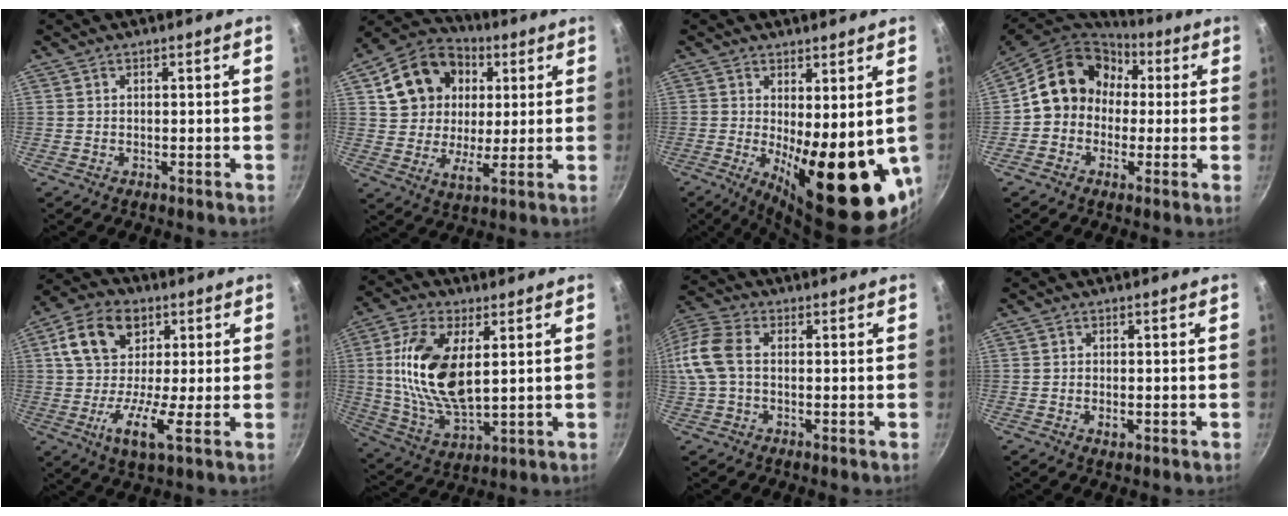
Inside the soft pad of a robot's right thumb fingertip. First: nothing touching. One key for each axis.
{"total": 15.9, "fx": 5.3, "fy": 12.4, "fz": 8.4, "tx": -0.130, "ty": 0.007, "tz": 0.078}
{"total": 17.5, "fx": -1.7, "fy": 6.2, "fz": 16.2, "tx": -0.200, "ty": -0.032, "tz": -0.008}
{"total": 14.9, "fx": 1.6, "fy": 12.6, "fz": 7.7, "tx": -0.094, "ty": 0.041, "tz": 0.005}
{"total": 13.4, "fx": 1.6, "fy": 7.9, "fz": 10.7, "tx": -0.176, "ty": 0.011, "tz": 0.005}
{"total": 17.1, "fx": 3.1, "fy": 8.6, "fz": 14.4, "tx": -0.275, "ty": -0.010, "tz": 0.064}
{"total": 13.6, "fx": 0.8, "fy": 9.1, "fz": 10.0, "tx": -0.229, "ty": 0.027, "tz": -0.001}
{"total": 1.9, "fx": -0.5, "fy": 1.1, "fz": 1.5, "tx": -0.025, "ty": -0.002, "tz": -0.008}